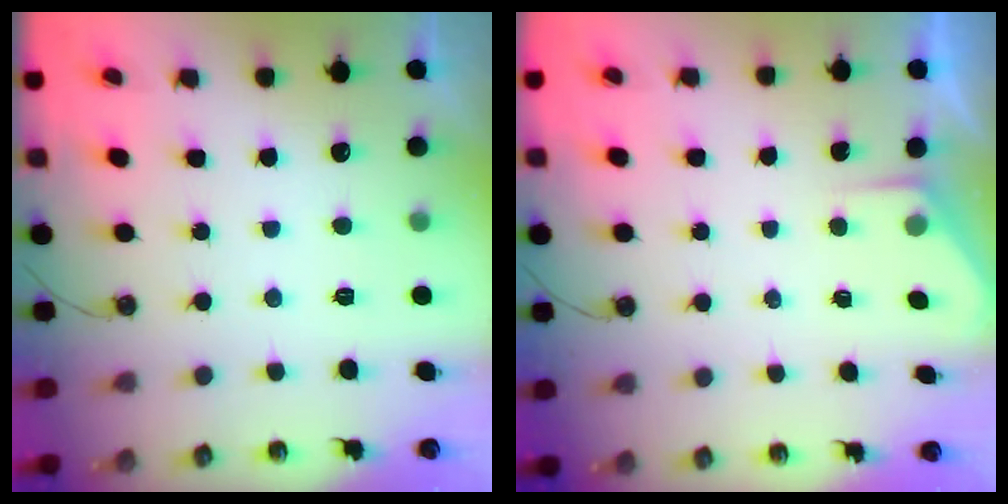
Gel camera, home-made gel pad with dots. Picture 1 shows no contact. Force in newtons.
{"total": 2.2, "press": 2.2, "slide": 0.3}